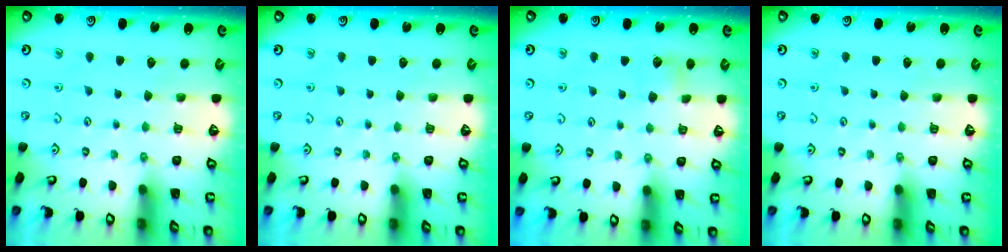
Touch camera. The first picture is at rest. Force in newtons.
{"total": 0.0}
{"total": 5.0, "press": 5.0, "slide": 0.6}
{"total": 0.0}